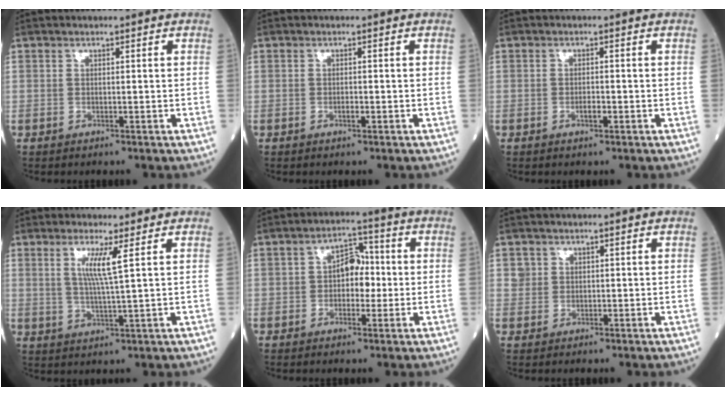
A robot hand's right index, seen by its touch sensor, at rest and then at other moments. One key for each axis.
{"total": 0.9, "fx": -0.4, "fy": 0.3, "fz": 0.8, "tx": -0.013, "ty": 0.000, "tz": -0.006}
{"total": 1.5, "fx": -0.6, "fy": 0.5, "fz": 1.3, "tx": -0.021, "ty": 0.001, "tz": -0.010}
{"total": 4.8, "fx": 1.7, "fy": -0.7, "fz": 4.5, "tx": -0.090, "ty": -0.006, "tz": 0.033}
{"total": 5.4, "fx": -0.2, "fy": 3.3, "fz": 4.3, "tx": -0.065, "ty": 0.020, "tz": -0.008}
{"total": 1.4, "fx": 0.5, "fy": 1.3, "fz": 0.0, "tx": 0.010, "ty": 0.004, "tz": 0.008}